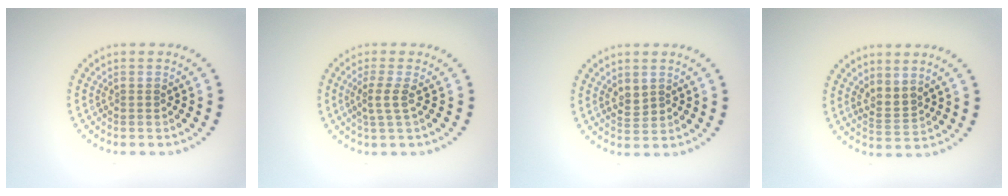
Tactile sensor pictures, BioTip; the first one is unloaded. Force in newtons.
{"total": 1.9, "press": 1.4, "slide": 1.3}
{"total": 1.6, "press": 1.5, "slide": 0.8}
{"total": 2.0, "press": 1.6, "slide": 1.2}